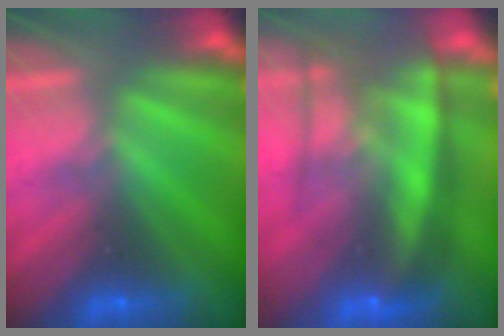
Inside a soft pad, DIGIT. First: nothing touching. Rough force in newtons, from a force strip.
{"total": 5.5}